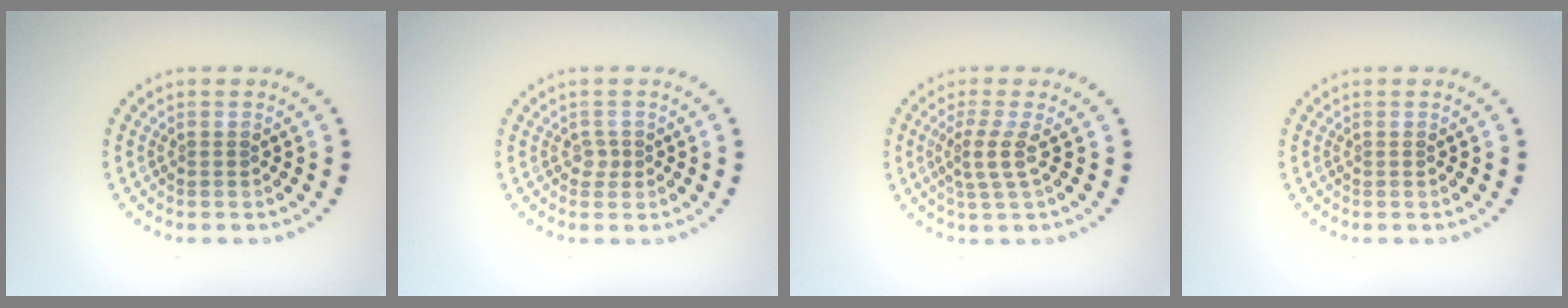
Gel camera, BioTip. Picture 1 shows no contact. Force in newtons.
{"total": 1.0, "press": 0.7, "slide": 0.6}
{"total": 2.2, "press": 1.6, "slide": 1.5}
{"total": 0.0}